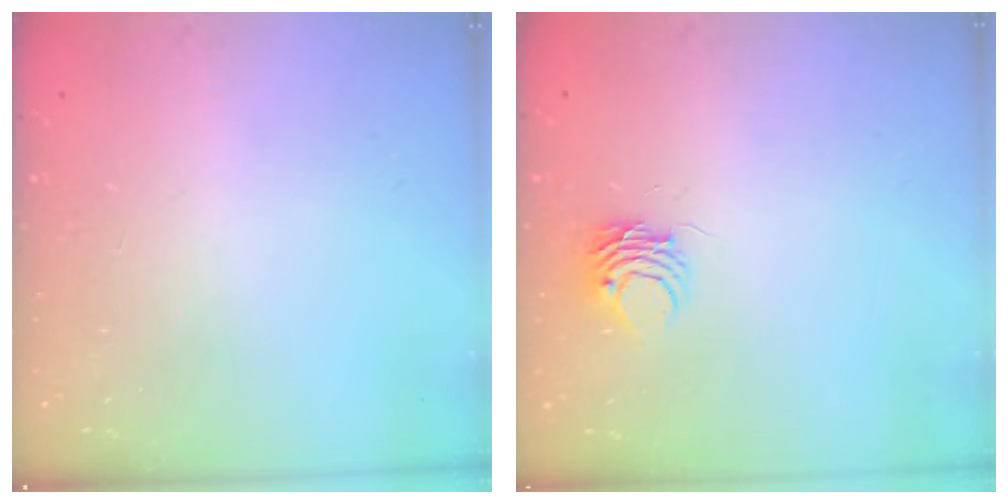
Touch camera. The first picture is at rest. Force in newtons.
{"total": 4.9, "press": 4.9, "slide": 0.3}